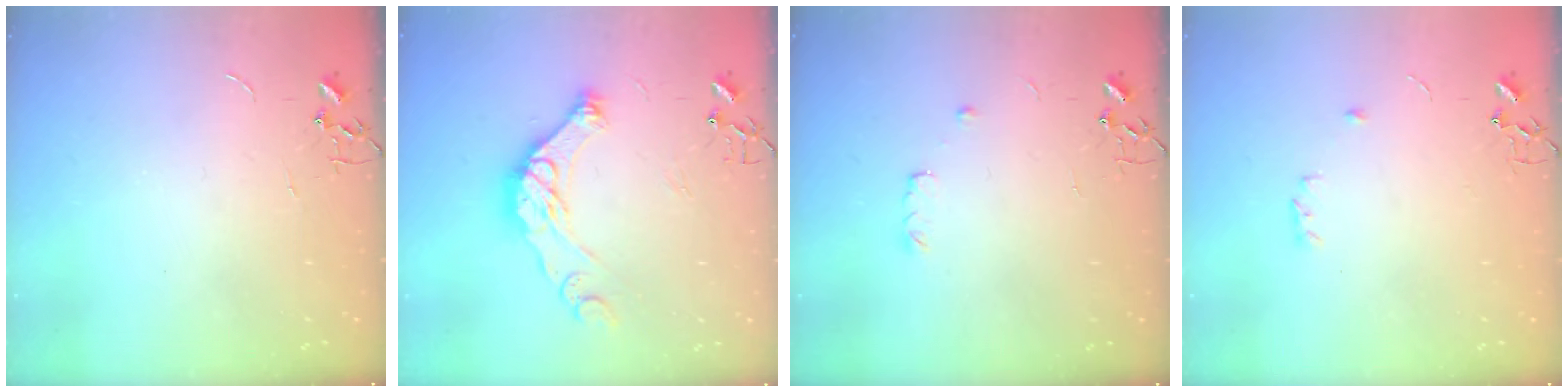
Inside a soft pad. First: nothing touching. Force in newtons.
{"total": 15.1, "press": 15.0, "slide": 1.8}
{"total": 4.5, "press": 4.5, "slide": 0.7}
{"total": 4.0, "press": 3.8, "slide": 1.3}